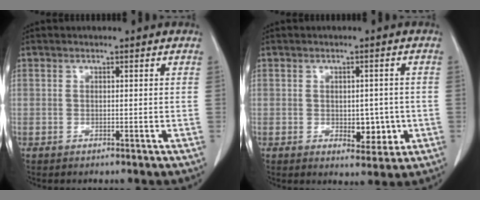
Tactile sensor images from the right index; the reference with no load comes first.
{"total": 4.8, "force": [-0.8, 2.8, 3.9], "torque": [-0.036, 0.002, 0.001]}